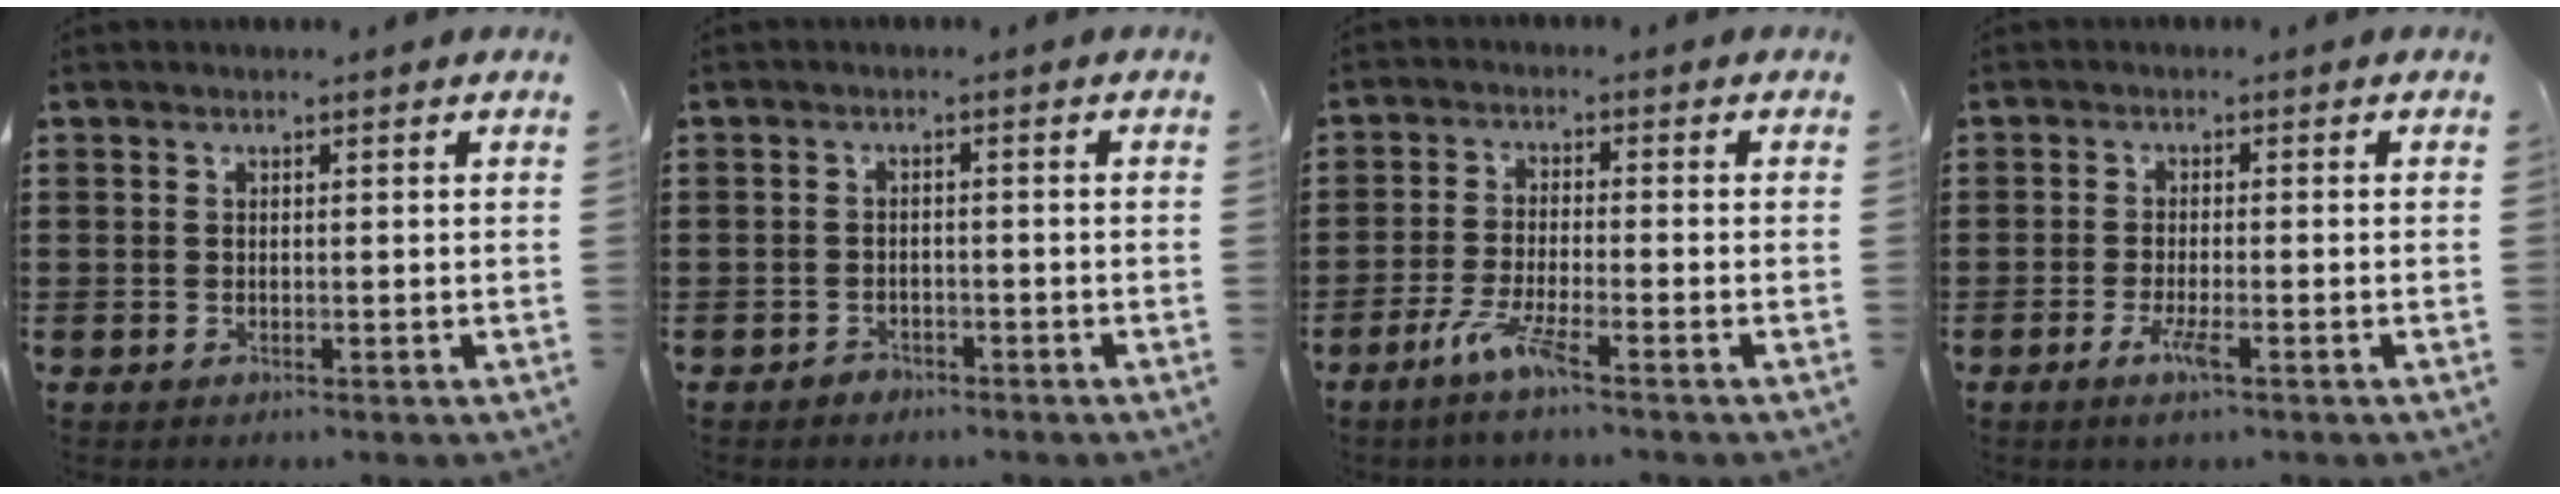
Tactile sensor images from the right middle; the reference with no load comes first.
{"total": 1.6, "force": [-1.4, 0.6, 0.0], "torque": [-0.007, 0.001, -0.032]}
{"total": 5.3, "force": [-3.4, 0.4, 4.1], "torque": [-0.091, -0.012, -0.065]}
{"total": 3.3, "force": [-1.7, 0.4, 2.8], "torque": [-0.067, -0.011, -0.035]}